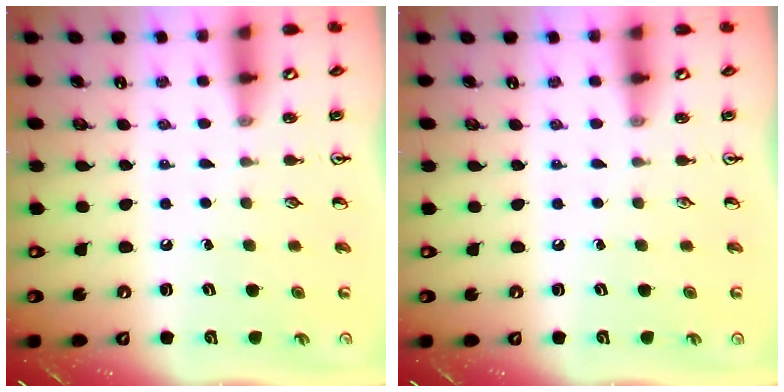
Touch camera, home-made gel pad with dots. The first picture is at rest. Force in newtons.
{"total": 0.0}